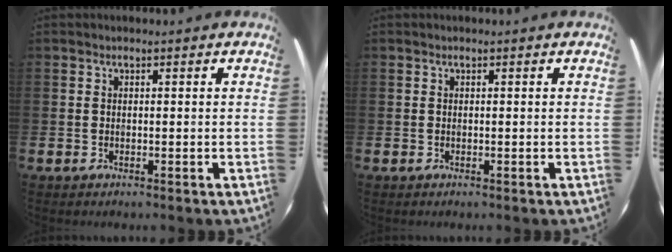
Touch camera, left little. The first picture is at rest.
{"total": 0.0}